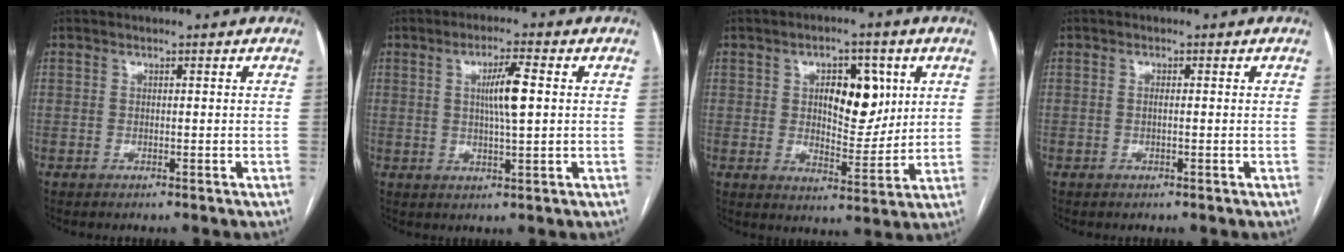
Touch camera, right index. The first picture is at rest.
{"total": 6.0, "force": [1.1, 0.4, 5.9], "torque": [-0.103, 0.001, 0.019]}
{"total": 9.5, "force": [2.9, 4.7, 7.7], "torque": [-0.108, 0.009, 0.050]}
{"total": 0.7, "force": [0.0, 0.1, 0.7], "torque": [-0.015, 0.000, 0.000]}